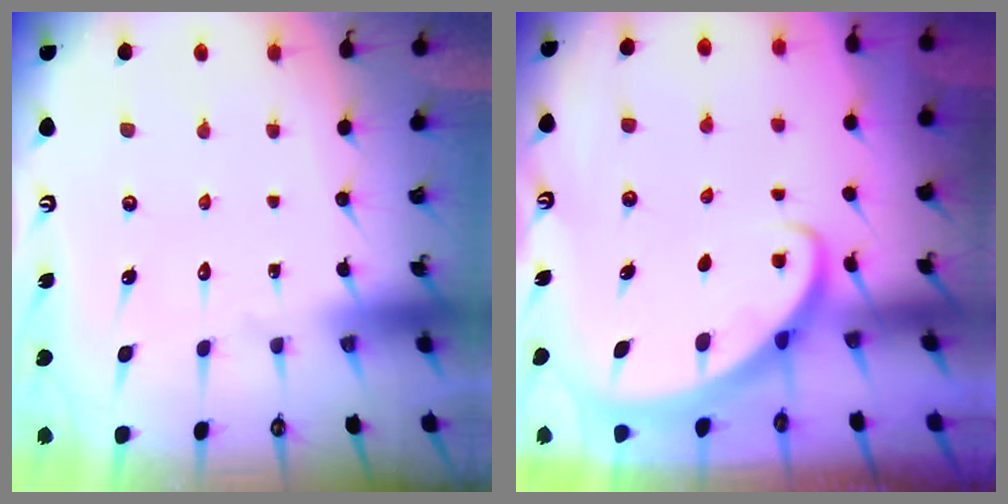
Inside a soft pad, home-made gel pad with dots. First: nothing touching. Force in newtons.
{"total": 2.8, "press": 2.8, "slide": 0.2}